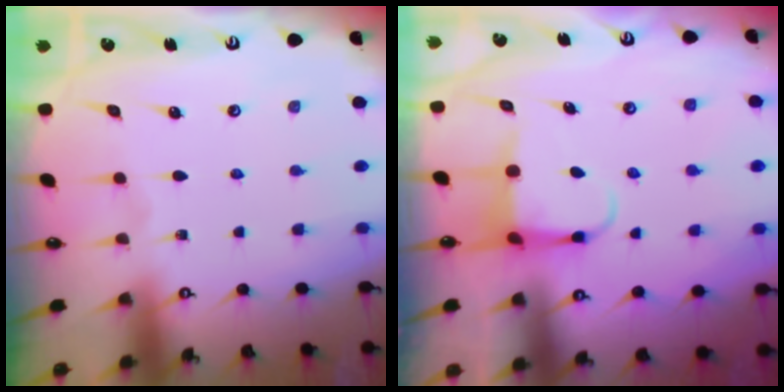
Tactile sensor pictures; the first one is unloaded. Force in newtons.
{"total": 4.4, "press": 4.4, "slide": 0.2}